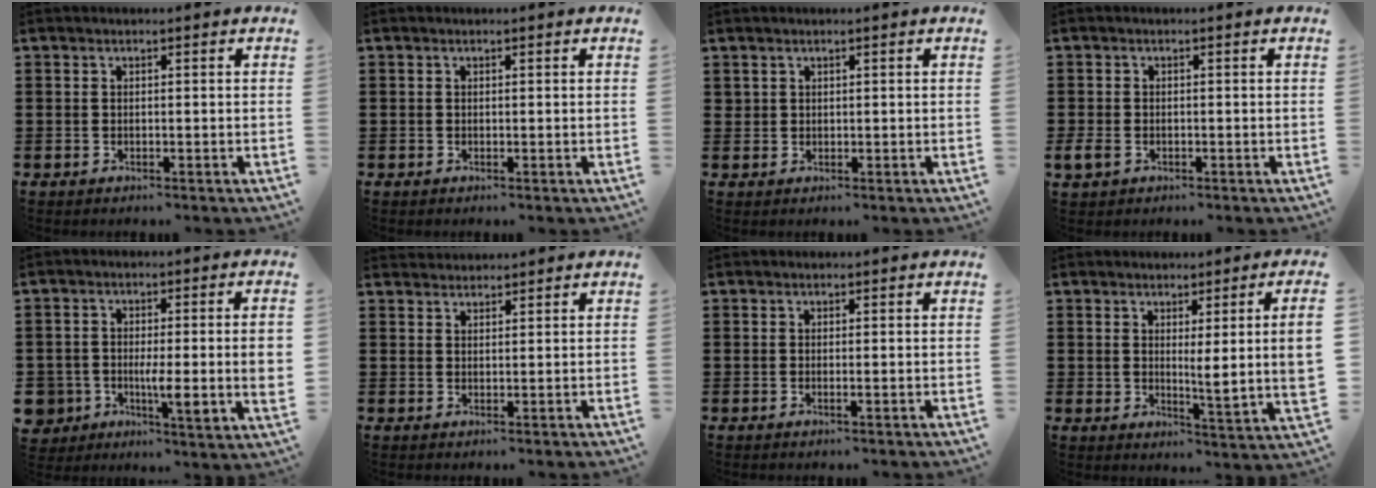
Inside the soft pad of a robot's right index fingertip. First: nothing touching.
{"total": 0.0}
{"total": 0.9, "force": [0.6, 0.7, 0.2], "torque": [-0.005, 0.002, 0.012]}
{"total": 1.6, "force": [-0.7, 1.2, 0.8], "torque": [-0.032, -0.005, -0.020]}
{"total": 6.8, "force": [-1.5, 3.3, 5.8], "torque": [-0.129, 0.001, -0.030]}
{"total": 1.4, "force": [1.3, 0.1, -0.4], "torque": [0.005, 0.003, 0.027]}
{"total": 0.6, "force": [-0.2, -0.1, 0.6], "torque": [-0.011, -0.004, -0.003]}
{"total": 5.1, "force": [1.5, -0.6, 4.8], "torque": [-0.068, -0.018, 0.019]}